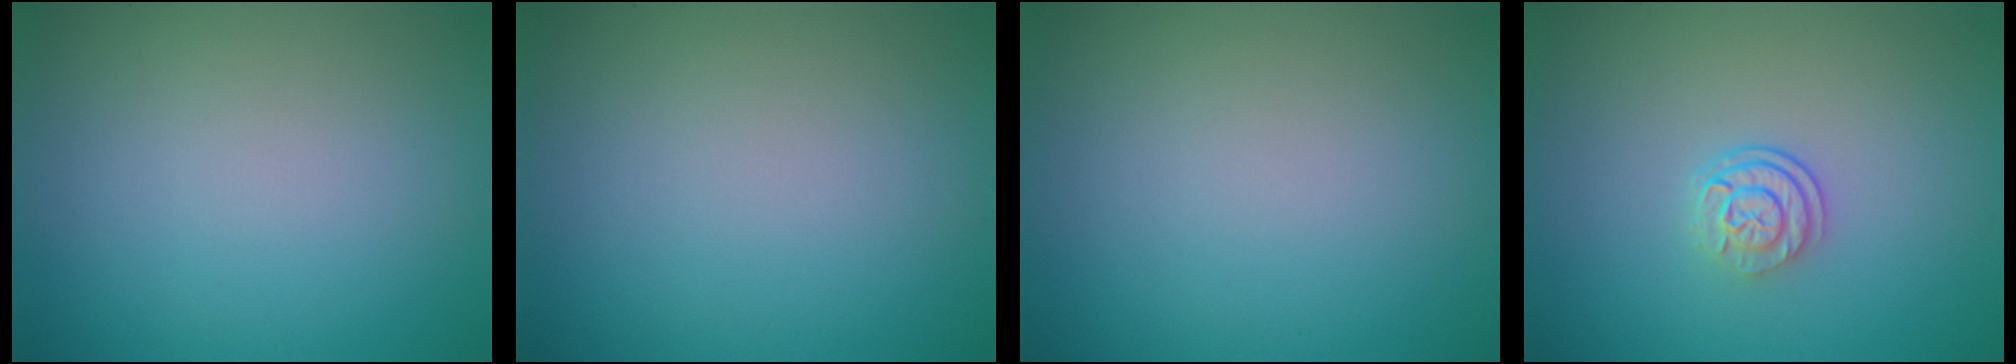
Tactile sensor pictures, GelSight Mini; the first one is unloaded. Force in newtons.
{"total": 0.0}
{"total": 0.0}
{"total": 2.4, "press": 1.8, "slide": 1.6}